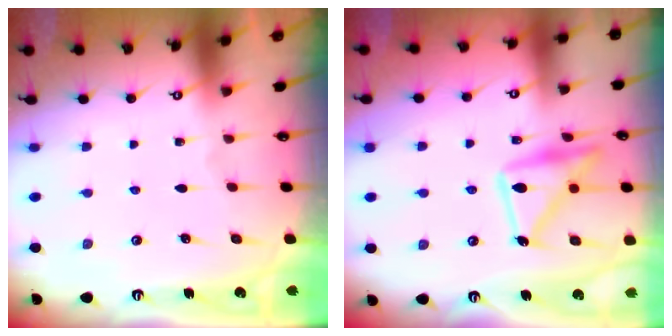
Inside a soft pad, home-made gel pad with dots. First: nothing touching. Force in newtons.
{"total": 16.7, "press": 16.7, "slide": 1.2}